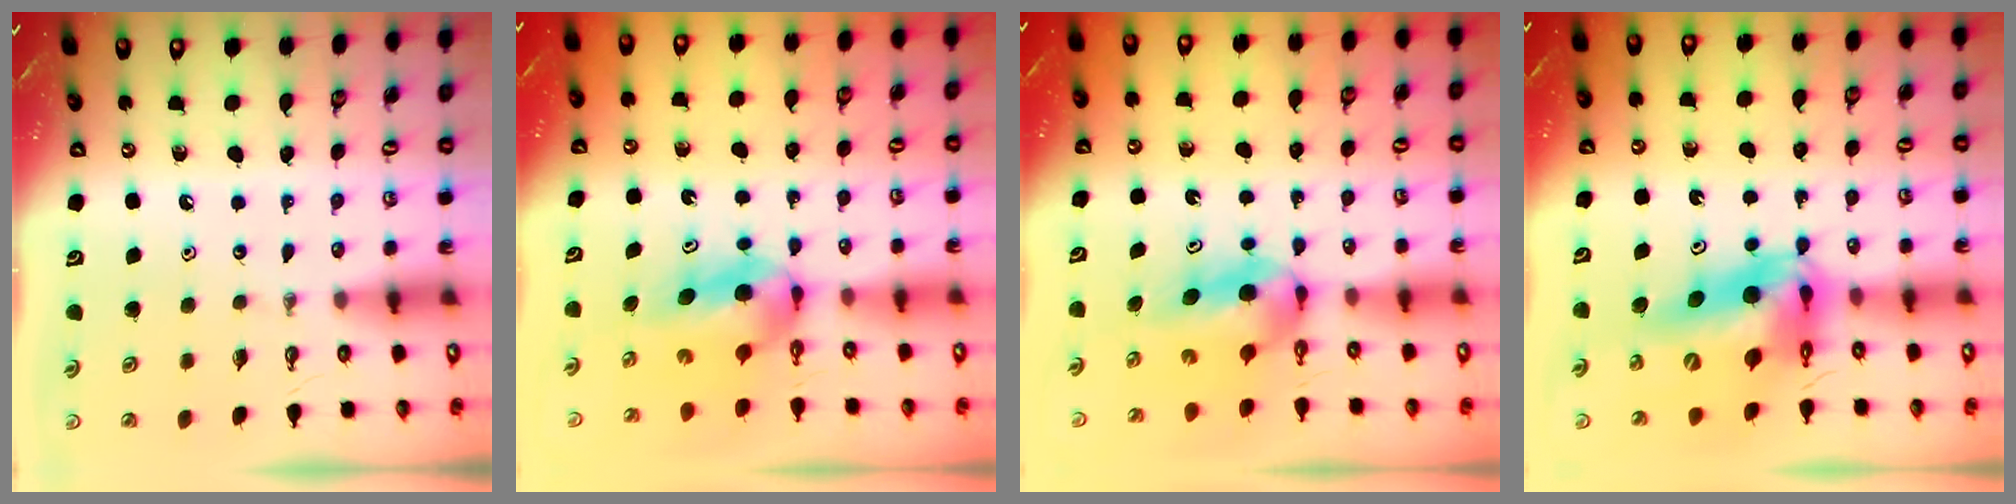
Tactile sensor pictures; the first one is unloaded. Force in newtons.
{"total": 6.6, "press": 6.2, "slide": 2.2}
{"total": 5.8, "press": 5.2, "slide": 2.6}
{"total": 16.1, "press": 16.1, "slide": 1.4}